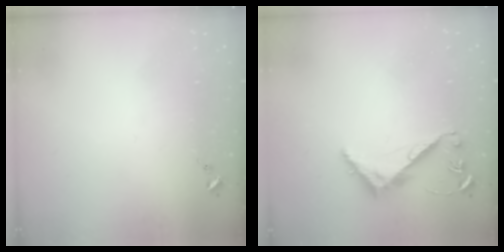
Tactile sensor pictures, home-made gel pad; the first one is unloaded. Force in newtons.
{"total": 7.7, "press": 7.7, "slide": 0.5}